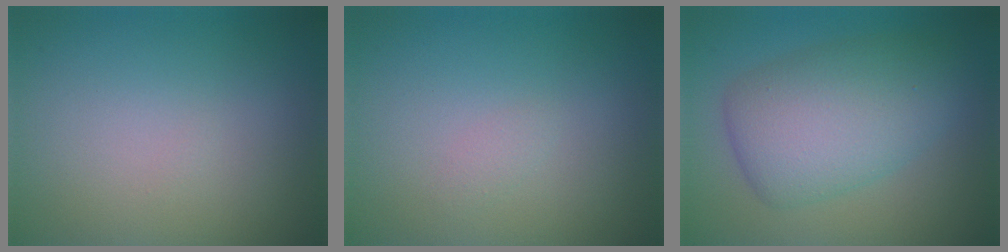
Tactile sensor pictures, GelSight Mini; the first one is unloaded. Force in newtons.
{"total": 0.6, "press": 0.6, "slide": 0.0}
{"total": 6.9, "press": 6.9, "slide": 0.2}